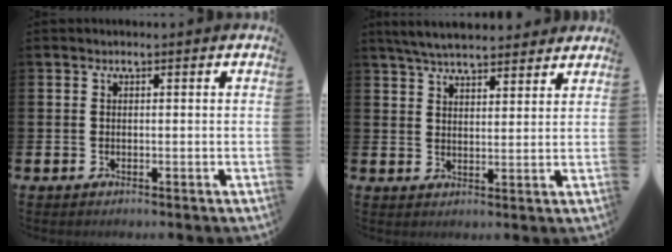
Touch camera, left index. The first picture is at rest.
{"total": 5.7, "force": [5.5, 0.9, 1.3], "torque": [-0.036, -0.021, 0.099]}